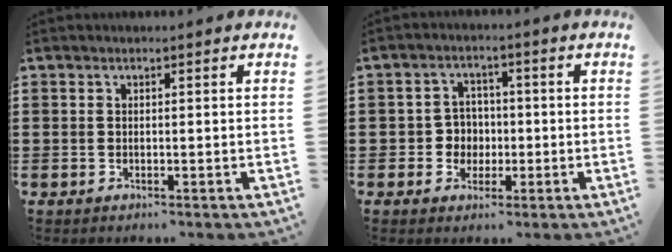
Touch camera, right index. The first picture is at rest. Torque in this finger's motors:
{"motor_torque": [0.64, 0.38, 0.03, 0.02]}